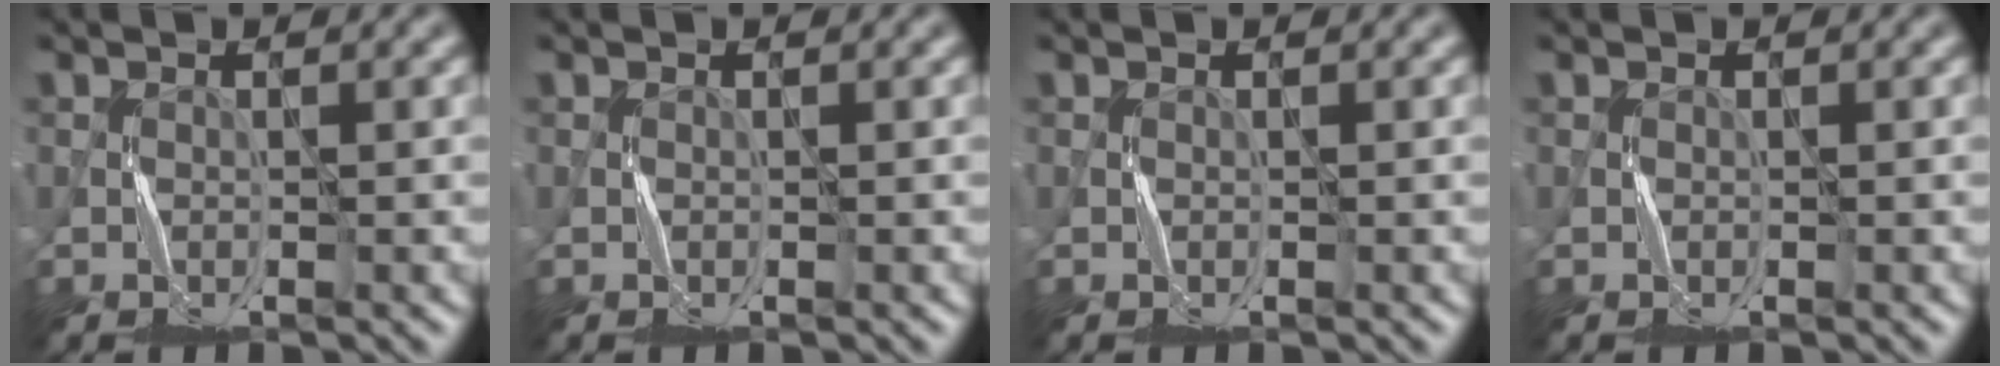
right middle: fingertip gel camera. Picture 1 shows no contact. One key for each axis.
{"total": 0.0}
{"total": 0.0}
{"total": 0.0}